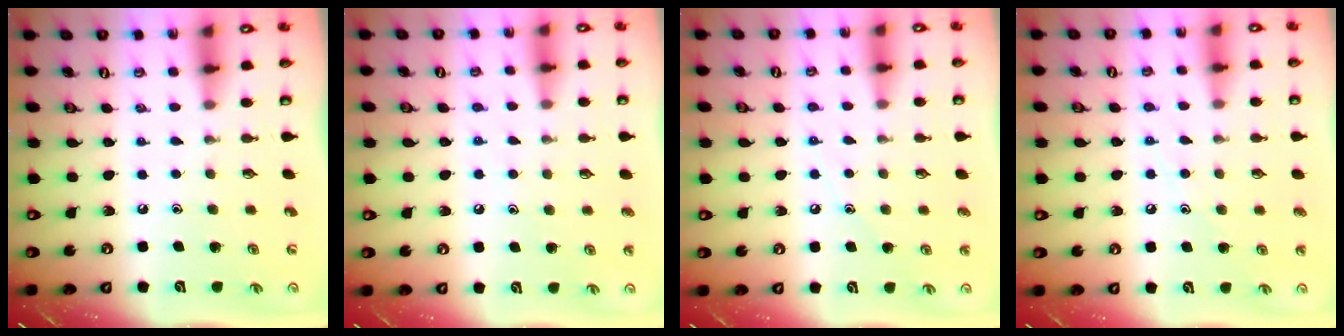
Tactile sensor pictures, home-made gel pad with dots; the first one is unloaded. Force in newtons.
{"total": 5.4, "press": 5.4, "slide": 0.5}
{"total": 5.8, "press": 5.7, "slide": 0.7}
{"total": 7.5, "press": 7.5, "slide": 0.8}